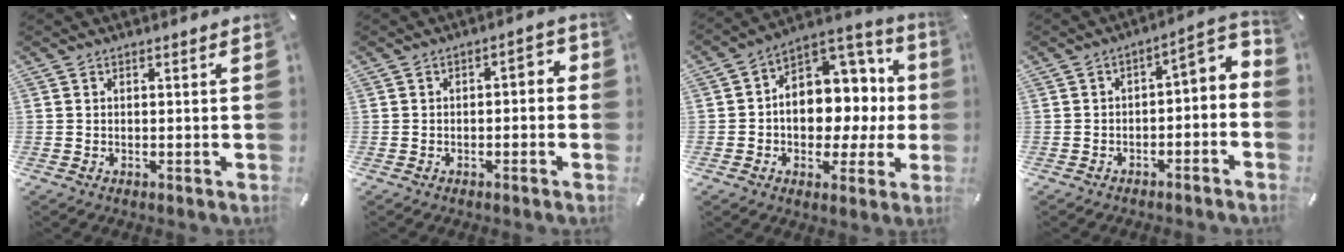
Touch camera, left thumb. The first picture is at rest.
{"total": 3.4, "force": [-1.9, 1.7, 2.2], "torque": [-0.038, 0.018, -0.039]}
{"total": 10.8, "force": [-0.1, 9.3, 5.5], "torque": [-0.061, -0.017, 0.008]}
{"total": 4.7, "force": [-1.6, 2.7, 3.4], "torque": [-0.038, -0.004, -0.040]}